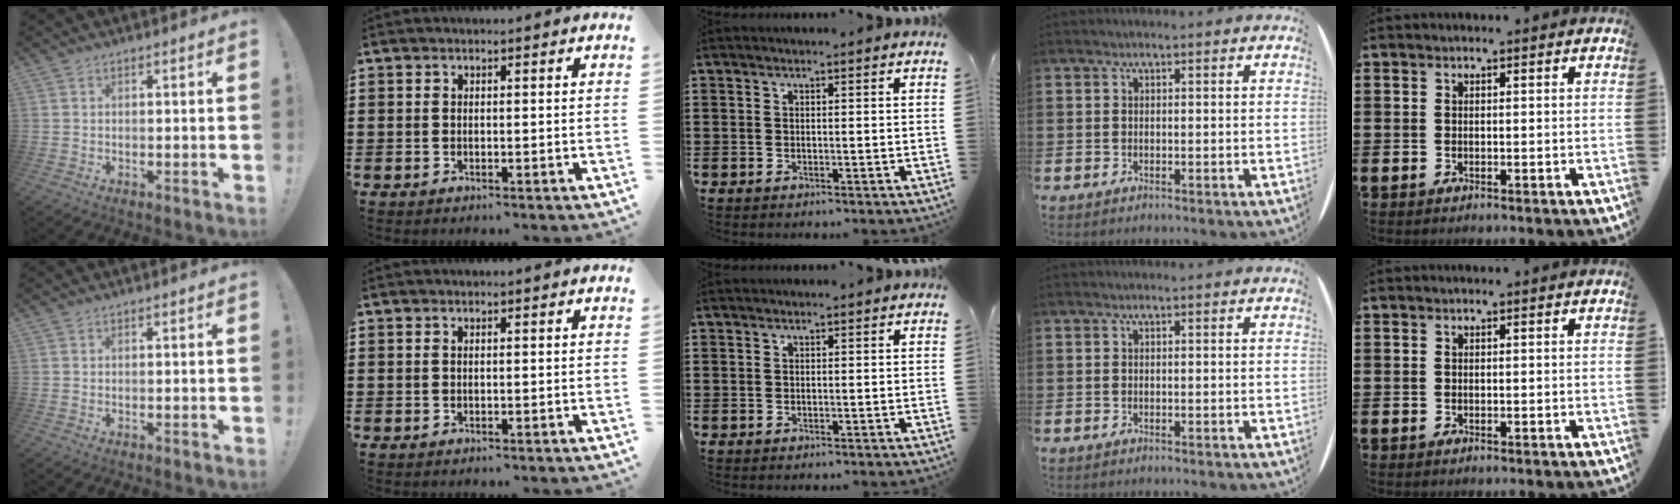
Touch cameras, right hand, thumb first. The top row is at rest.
{}